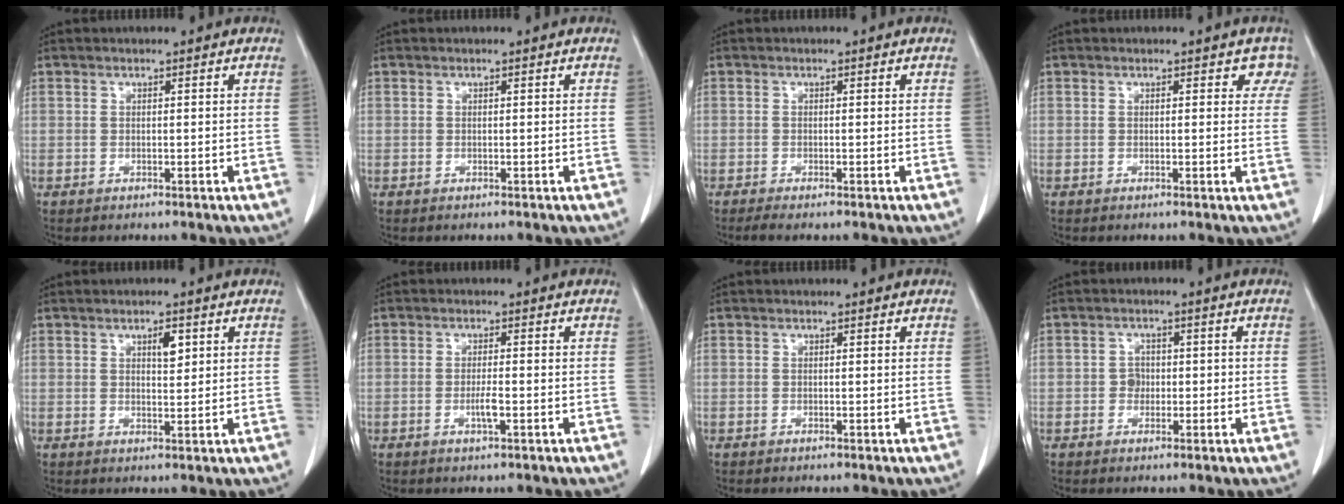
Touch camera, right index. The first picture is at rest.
{"total": 0.0}
{"total": 1.5, "force": [-1.2, -0.2, 0.9], "torque": [-0.017, -0.004, -0.022]}
{"total": 2.6, "force": [1.8, 1.6, 1.0], "torque": [0.012, -0.002, 0.002]}
{"total": 2.7, "force": [1.2, 0.9, 2.2], "torque": [-0.037, -0.002, 0.020]}
{"total": 2.2, "force": [-0.7, 0.2, 2.1], "torque": [-0.038, 0.000, -0.011]}
{"total": 0.0}
{"total": 2.0, "force": [-0.3, 1.8, 0.8], "torque": [-0.004, 0.010, -0.004]}